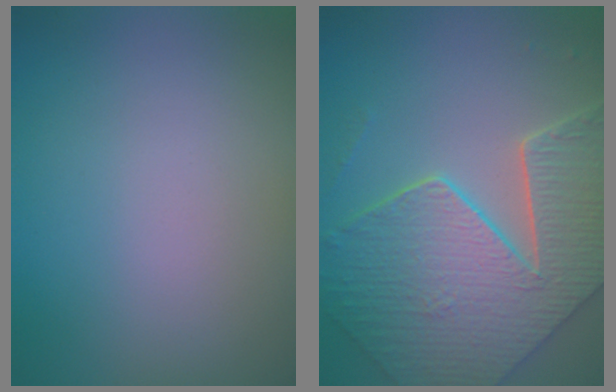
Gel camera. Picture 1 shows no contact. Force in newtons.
{"total": 9.1, "press": 6.7, "slide": 6.2}